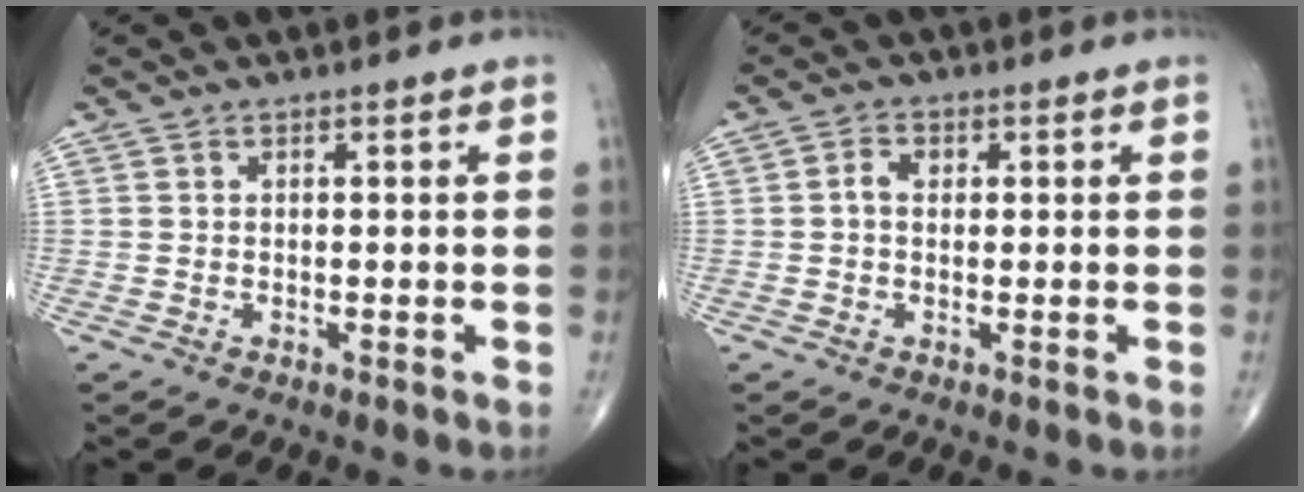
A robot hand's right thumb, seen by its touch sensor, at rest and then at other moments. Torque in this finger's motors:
{"motor_torque": [-0.38, 0.26, 0.37, 0.05, 0.00]}